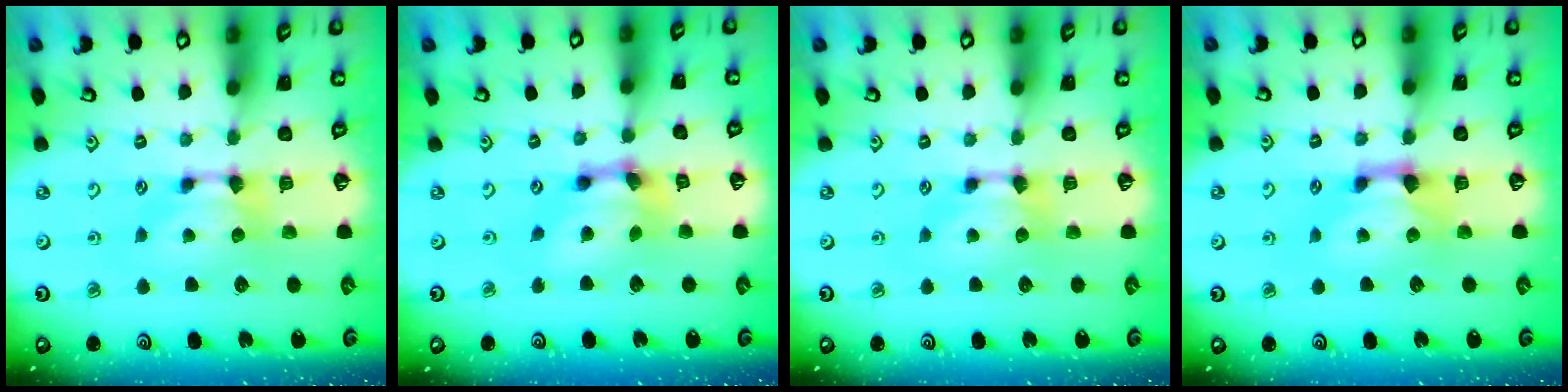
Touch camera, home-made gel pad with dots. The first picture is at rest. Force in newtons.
{"total": 5.7, "press": 5.3, "slide": 2.2}
{"total": 0.0}
{"total": 1.6, "press": 0.9, "slide": 1.3}